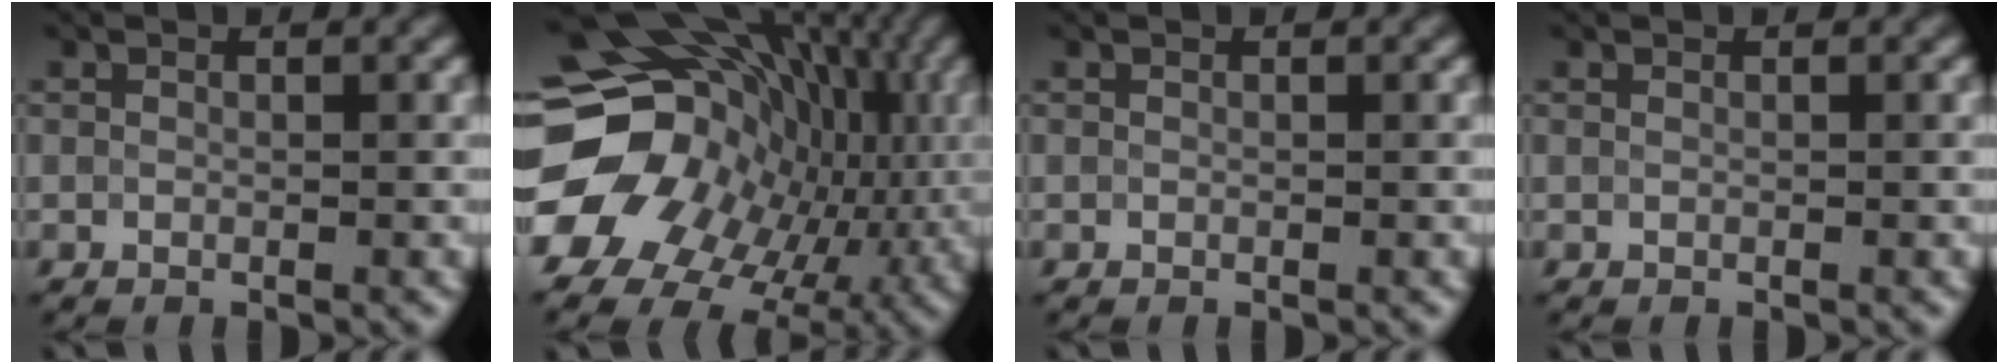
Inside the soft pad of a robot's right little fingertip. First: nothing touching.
{"total": 19.7, "force": [-1.7, 16.0, 11.4], "torque": [-0.208, -0.008, -0.028]}
{"total": 0.0}
{"total": 0.0}